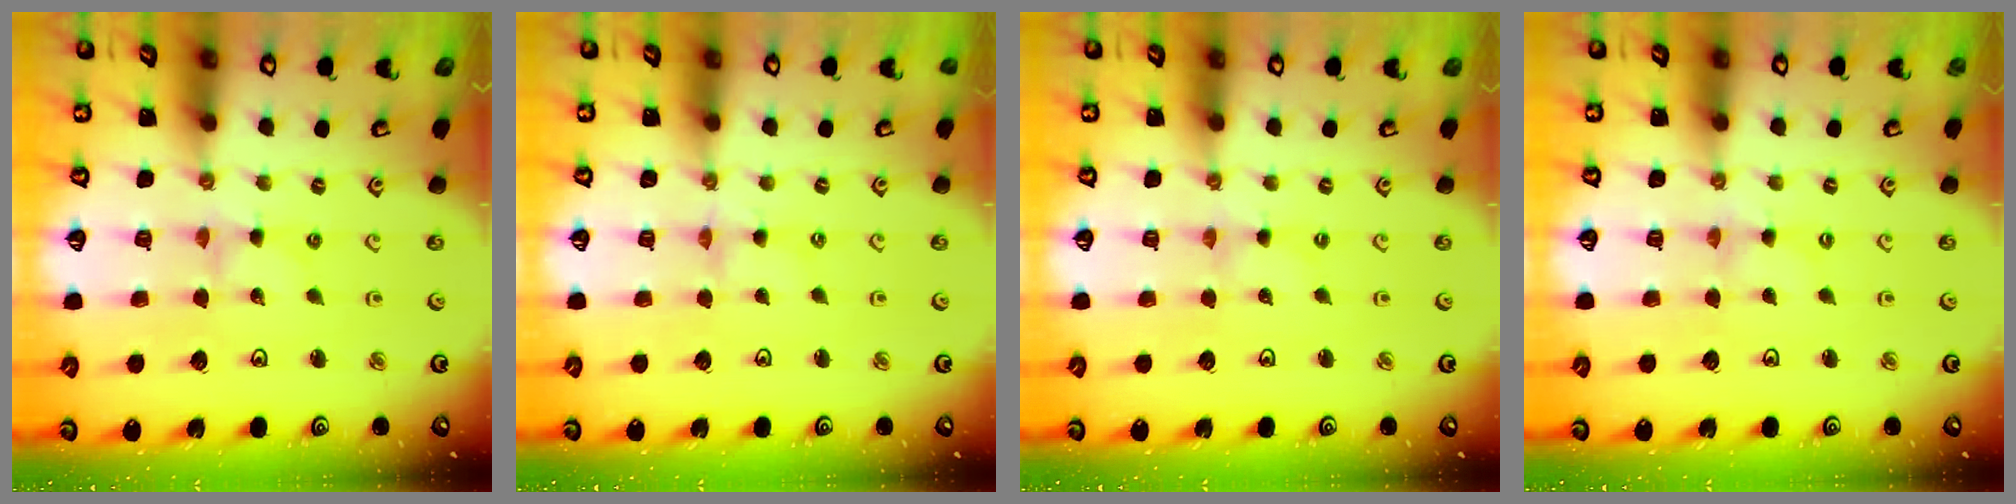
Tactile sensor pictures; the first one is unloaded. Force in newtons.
{"total": 1.0, "press": 1.0, "slide": 0.2}
{"total": 0.0}
{"total": 0.0}